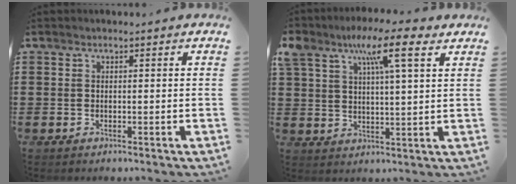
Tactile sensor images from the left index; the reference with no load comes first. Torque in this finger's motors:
{"motor_torque": [1.28, 0.78, 0.91, 0.21]}